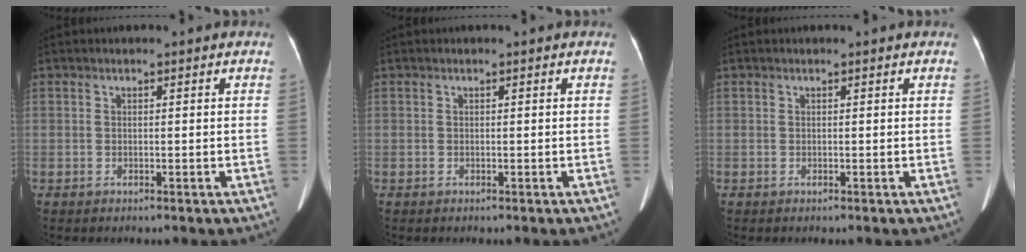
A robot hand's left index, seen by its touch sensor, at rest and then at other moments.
{"total": 0.0}
{"total": 0.0}